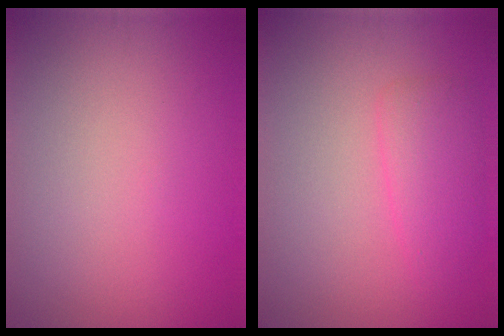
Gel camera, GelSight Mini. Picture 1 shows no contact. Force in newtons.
{"total": 2.5, "press": 2.5, "slide": 0.1}